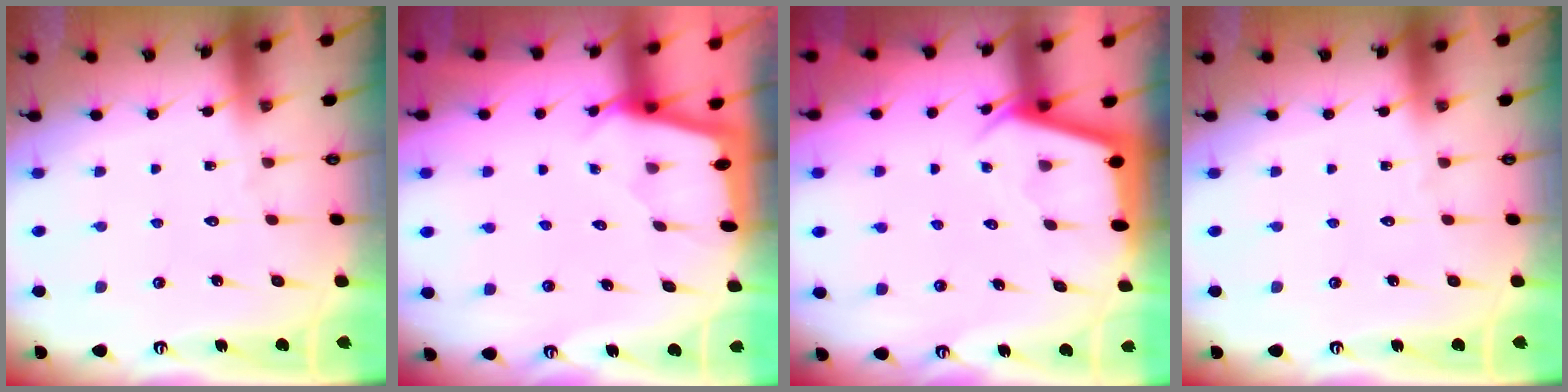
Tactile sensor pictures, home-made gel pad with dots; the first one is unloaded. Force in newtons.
{"total": 1.9, "press": 1.9, "slide": 0.1}
{"total": 2.8, "press": 2.8, "slide": 0.4}
{"total": 0.0}